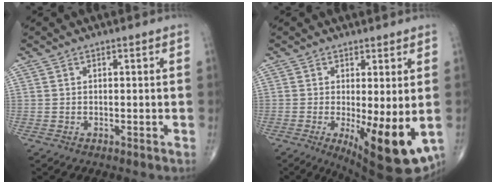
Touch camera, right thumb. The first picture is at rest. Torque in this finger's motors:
{"motor_torque": [2.13, 1.91, 0.19, -0.23, 0.39]}